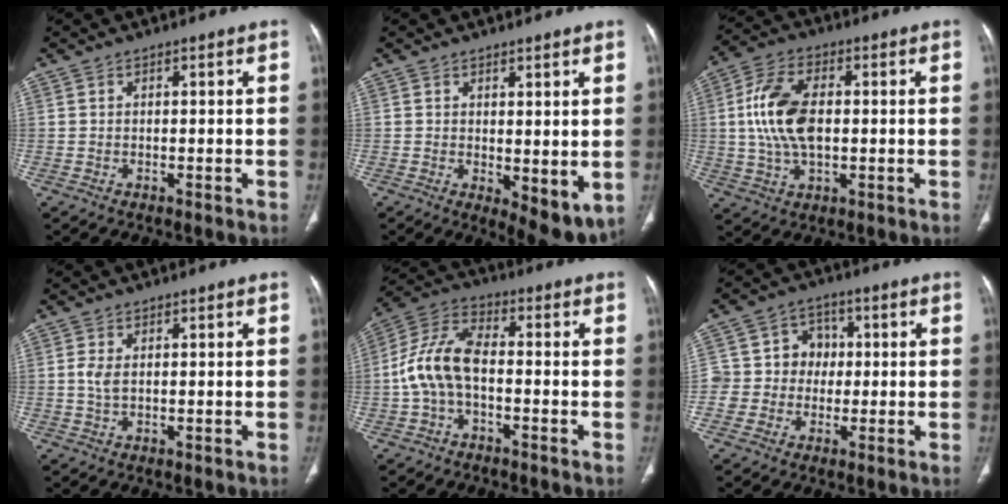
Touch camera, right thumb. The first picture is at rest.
{"total": 7.1, "force": [0.2, 3.0, 6.4], "torque": [-0.080, -0.023, 0.015]}
{"total": 12.4, "force": [0.8, 7.1, 10.2], "torque": [-0.203, 0.011, 0.015]}
{"total": 2.5, "force": [0.4, 1.3, 2.1], "torque": [-0.049, -0.002, 0.010]}
{"total": 10.3, "force": [-1.6, 5.6, 8.5], "torque": [-0.173, 0.035, -0.038]}
{"total": 8.7, "force": [-0.3, 8.2, 2.8], "torque": [-0.001, 0.023, -0.010]}